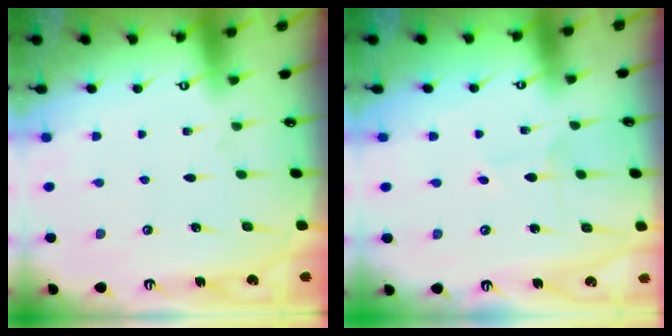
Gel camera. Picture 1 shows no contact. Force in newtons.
{"total": 3.1, "press": 3.1, "slide": 0.3}